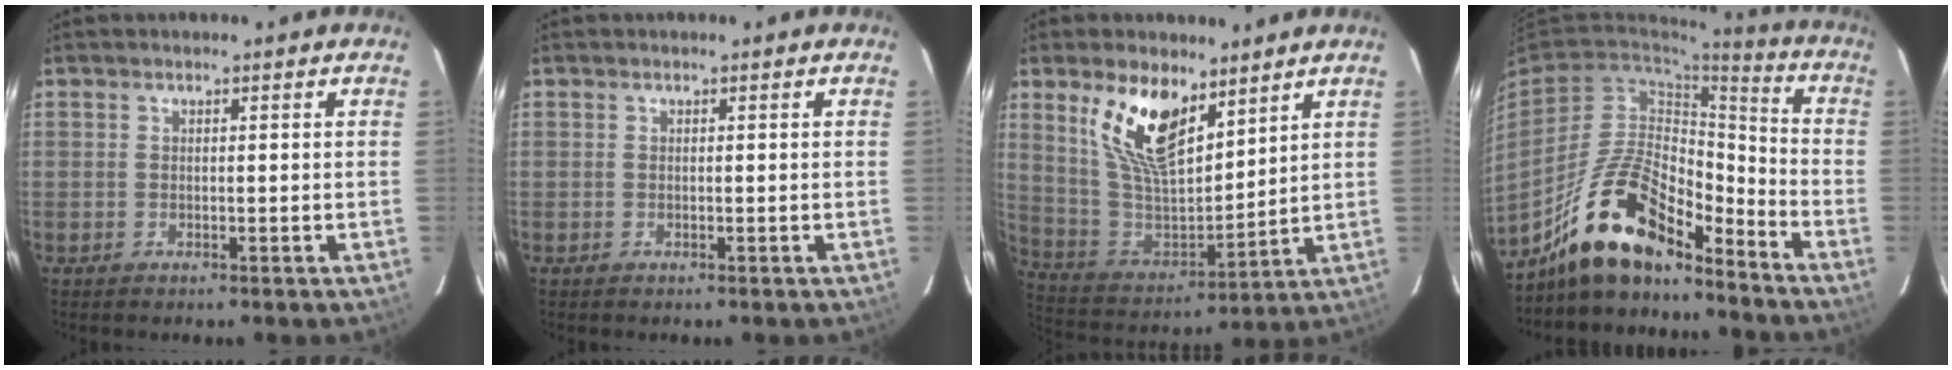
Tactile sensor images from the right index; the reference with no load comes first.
{"total": 0.0}
{"total": 16.4, "force": [9.3, 8.0, 11.0], "torque": [-0.212, -0.001, 0.188]}
{"total": 17.0, "force": [-12.8, 5.6, 9.6], "torque": [-0.190, 0.008, -0.235]}